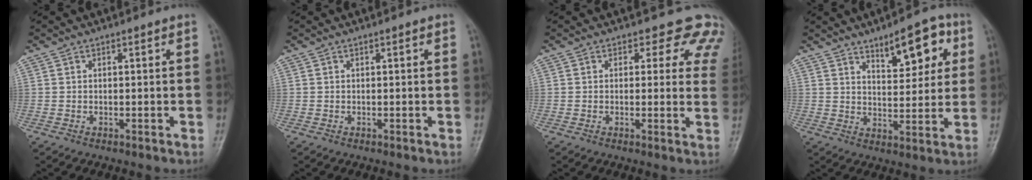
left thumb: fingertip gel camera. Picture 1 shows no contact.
{"total": 0.0}
{"total": 8.4, "force": [6.9, 4.5, 1.9], "torque": [0.034, -0.027, 0.046]}
{"total": 10.0, "force": [5.1, 4.2, 7.5], "torque": [-0.076, -0.025, 0.076]}